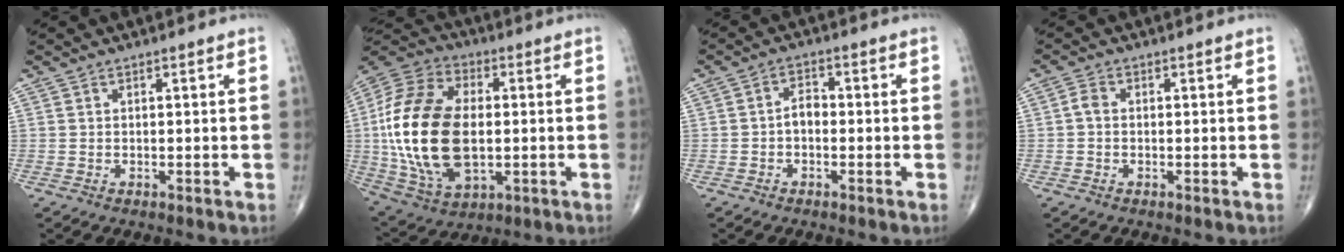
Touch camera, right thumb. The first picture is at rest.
{"total": 25.0, "force": [-0.5, 14.5, 20.4], "torque": [-0.421, -0.002, -0.003]}
{"total": 3.0, "force": [-0.8, 2.0, 2.2], "torque": [-0.027, 0.015, -0.021]}
{"total": 1.8, "force": [-0.2, 1.3, 1.3], "torque": [-0.021, 0.004, -0.009]}